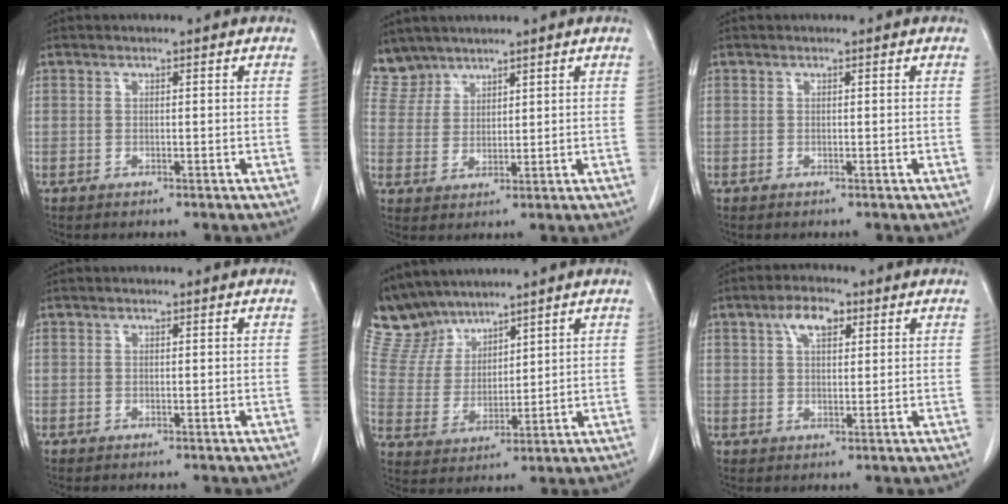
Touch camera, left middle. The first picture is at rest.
{"total": 4.7, "force": [4.3, 1.8, -0.6], "torque": [0.012, 0.003, 0.095]}
{"total": 0.0}
{"total": 0.0}
{"total": 8.2, "force": [7.6, 2.9, 0.7], "torque": [-0.031, 0.015, 0.168]}
{"total": 4.9, "force": [2.4, 2.1, 3.7], "torque": [-0.072, 0.013, 0.043]}